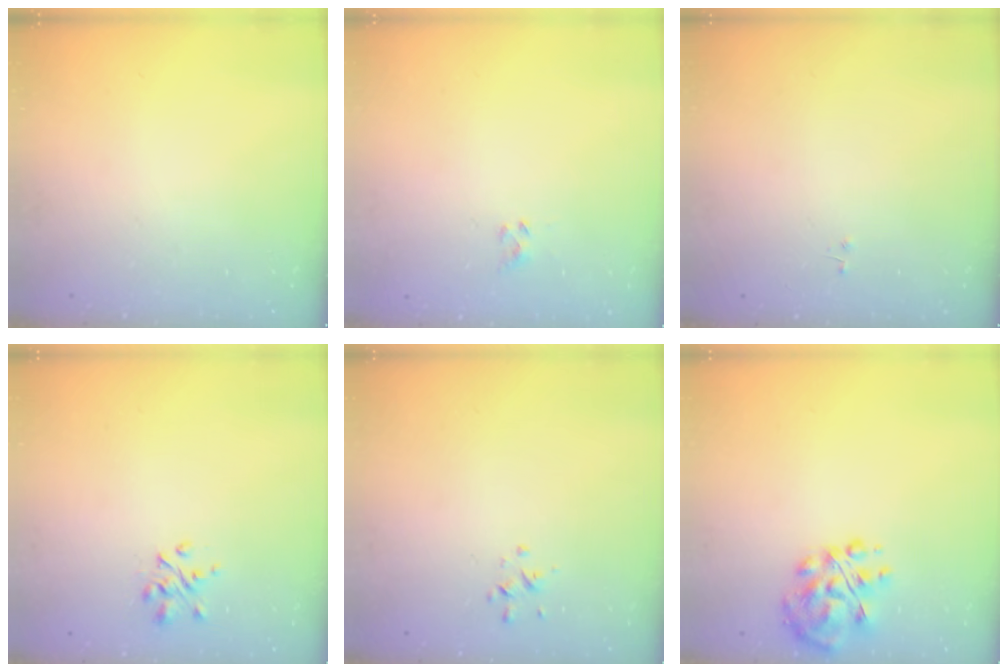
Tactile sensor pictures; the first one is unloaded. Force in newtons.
{"total": 2.2, "press": 2.1, "slide": 0.7}
{"total": 0.0}
{"total": 2.7, "press": 2.5, "slide": 1.0}
{"total": 0.6, "press": 0.3, "slide": 0.5}
{"total": 10.1, "press": 9.9, "slide": 2.0}